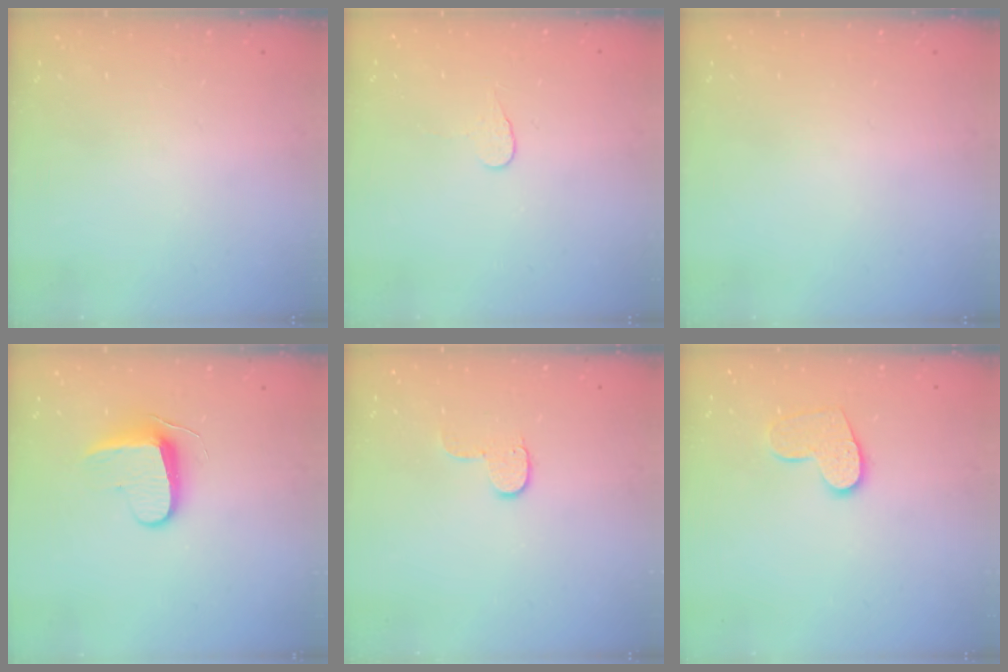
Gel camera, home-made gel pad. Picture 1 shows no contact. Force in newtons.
{"total": 3.9, "press": 3.9, "slide": 0.4}
{"total": 0.0}
{"total": 8.7, "press": 8.7, "slide": 0.7}
{"total": 6.1, "press": 6.1, "slide": 0.4}
{"total": 9.9, "press": 9.9, "slide": 0.7}